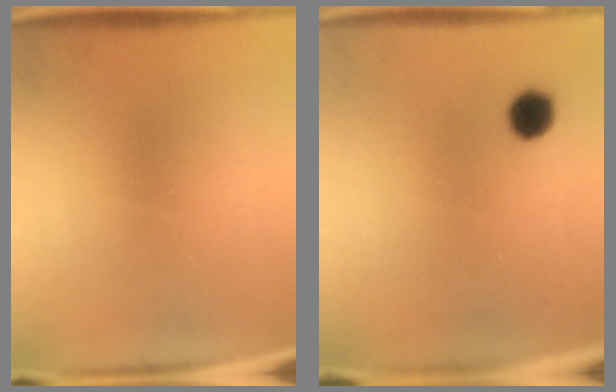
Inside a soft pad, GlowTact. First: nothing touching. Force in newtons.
{"total": 4.0}